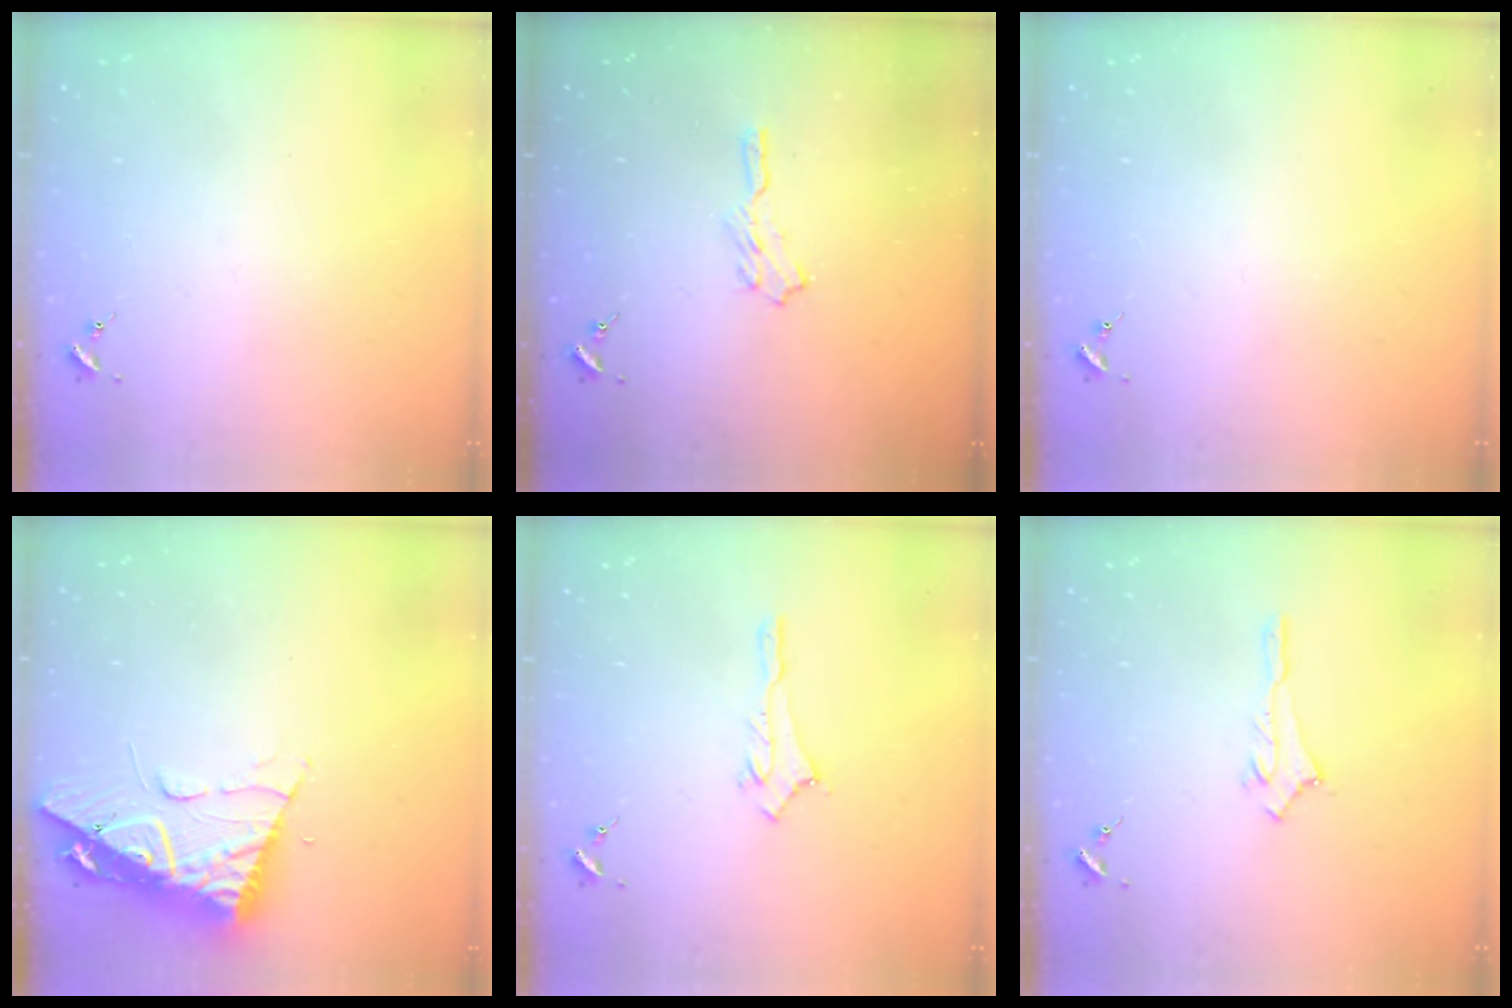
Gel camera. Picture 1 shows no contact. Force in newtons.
{"total": 5.8, "press": 5.7, "slide": 0.7}
{"total": 0.0}
{"total": 11.3, "press": 11.3, "slide": 1.3}
{"total": 2.8, "press": 2.8, "slide": 0.2}
{"total": 2.7, "press": 2.7, "slide": 0.1}